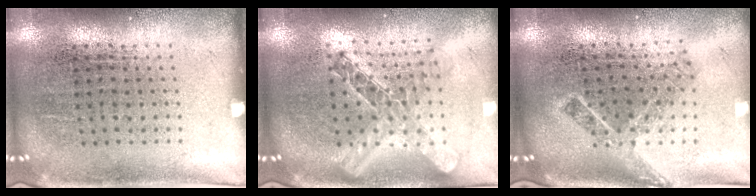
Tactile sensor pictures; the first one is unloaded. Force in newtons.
{"total": 2.2, "press": 1.8, "slide": 1.2}
{"total": 1.9, "press": 1.4, "slide": 1.4}